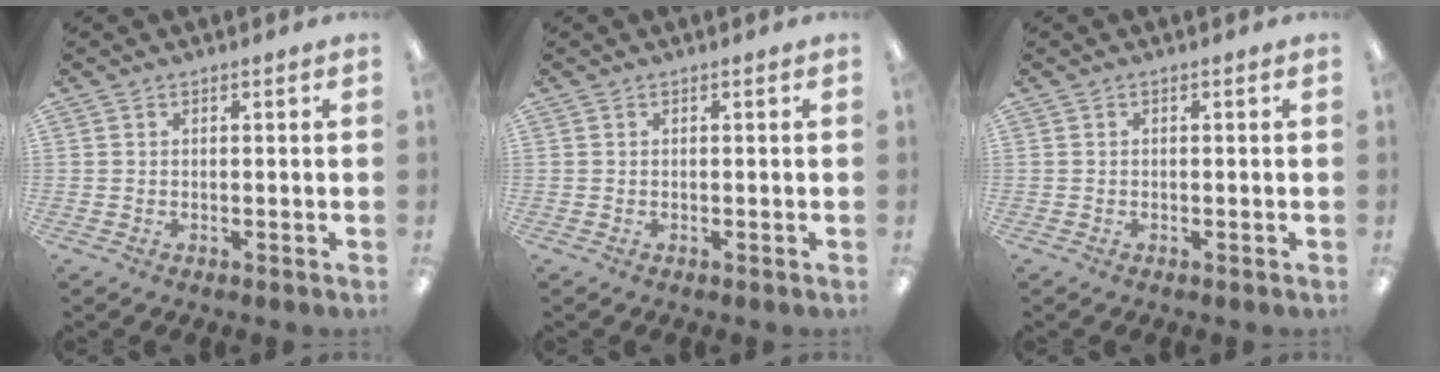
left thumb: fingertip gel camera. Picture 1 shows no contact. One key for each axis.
{"total": 0.0}
{"total": 0.0}